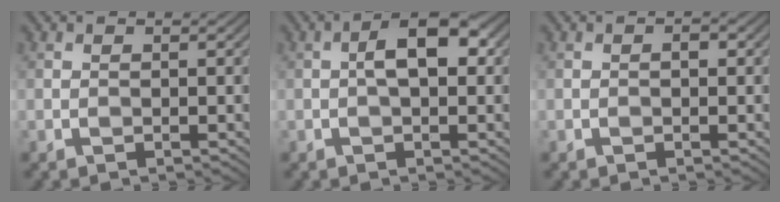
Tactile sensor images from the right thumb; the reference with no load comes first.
{"total": 5.1, "force": [0.3, 2.3, 4.5], "torque": [-0.071, 0.011, -0.001]}
{"total": 0.7, "force": [0.0, 0.4, 0.6], "torque": [-0.008, 0.001, -0.002]}